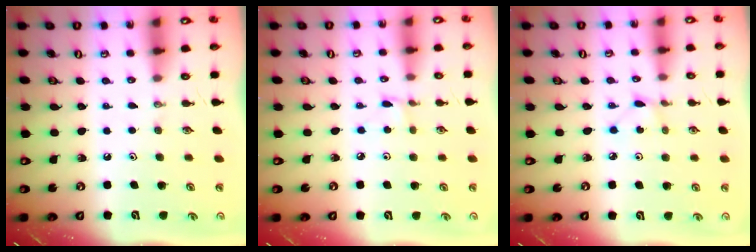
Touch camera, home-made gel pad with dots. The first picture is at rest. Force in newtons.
{"total": 1.2, "press": 1.2, "slide": 0.1}
{"total": 1.1, "press": 1.1, "slide": 0.1}